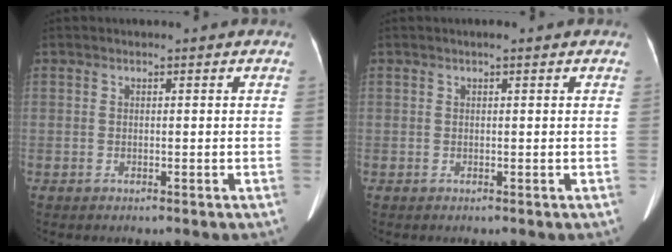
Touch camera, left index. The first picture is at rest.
{"total": 0.6, "force": [0.3, 0.0, 0.5], "torque": [-0.011, 0.004, 0.006]}